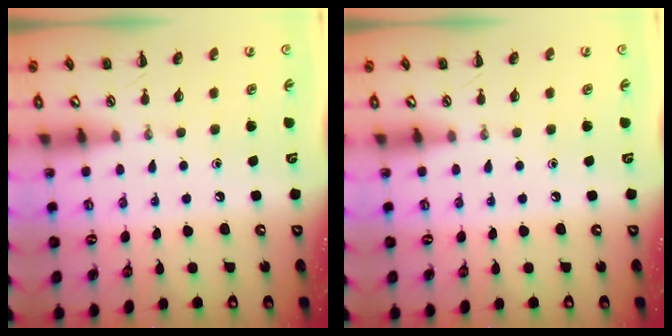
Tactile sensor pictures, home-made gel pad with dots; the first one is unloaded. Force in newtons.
{"total": 0.0}